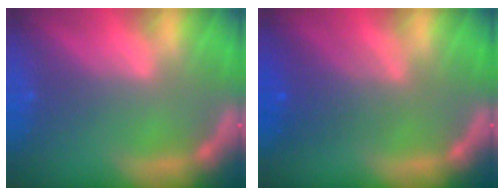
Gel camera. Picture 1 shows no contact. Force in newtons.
{"total": 4.6}